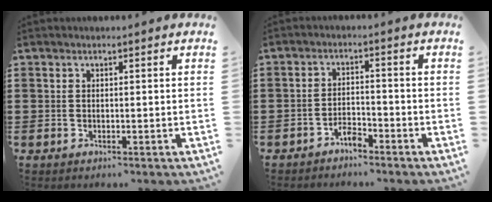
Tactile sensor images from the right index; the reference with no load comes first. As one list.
[{"total": 2.8, "force": [-2.5, 0.7, 1.0], "torque": [-0.023, 0.006, -0.049]}]